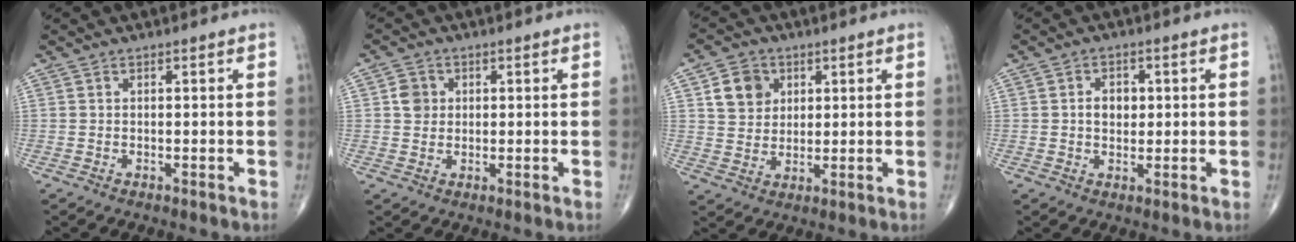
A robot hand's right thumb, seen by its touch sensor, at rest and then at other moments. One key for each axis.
{"total": 3.5, "fx": 0.6, "fy": 3.1, "fz": 1.3, "tx": -0.006, "ty": 0.000, "tz": 0.008}
{"total": 7.2, "fx": 2.6, "fy": 6.0, "fz": 2.9, "tx": -0.023, "ty": -0.009, "tz": 0.048}
{"total": 4.0, "fx": 0.5, "fy": 3.0, "fz": 2.6, "tx": -0.020, "ty": 0.003, "tz": 0.005}